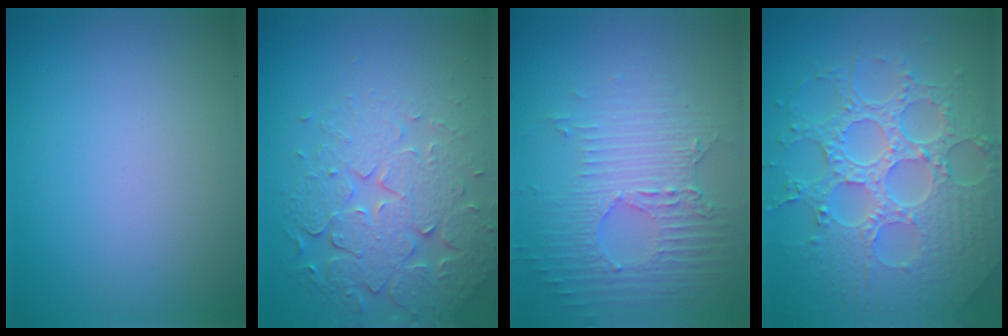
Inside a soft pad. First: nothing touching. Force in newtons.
{"total": 6.5, "press": 5.0, "slide": 4.2}
{"total": 5.0, "press": 3.4, "slide": 3.6}
{"total": 8.2, "press": 6.0, "slide": 5.5}